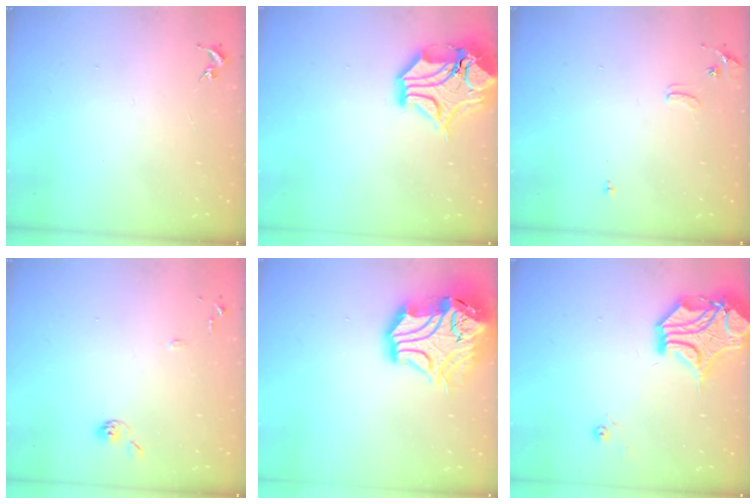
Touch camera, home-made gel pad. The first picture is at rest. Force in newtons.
{"total": 17.9, "press": 17.7, "slide": 2.6}
{"total": 6.1, "press": 6.0, "slide": 0.9}
{"total": 7.0, "press": 7.0, "slide": 0.7}
{"total": 19.5, "press": 19.3, "slide": 2.9}
{"total": 16.9, "press": 16.8, "slide": 2.5}